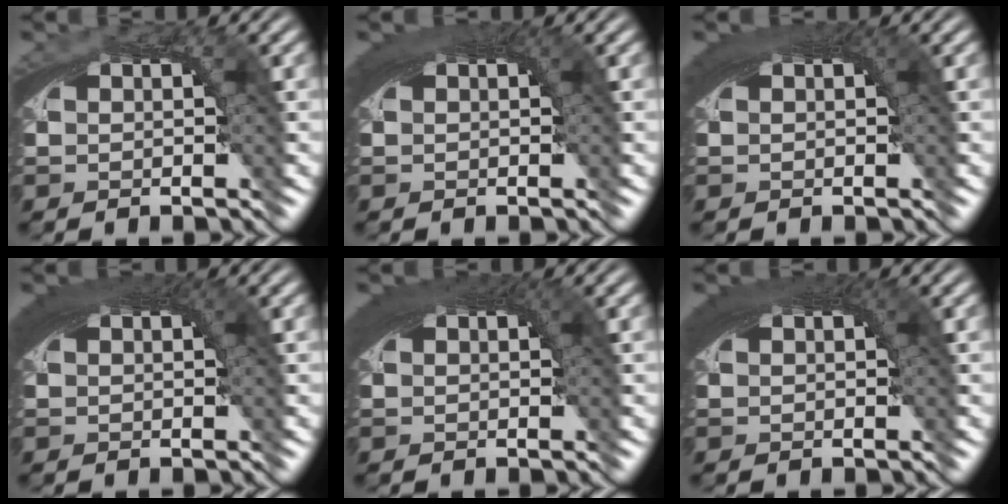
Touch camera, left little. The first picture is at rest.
{"total": 3.1, "force": [1.2, 0.8, 2.8], "torque": [-0.033, 0.009, 0.016]}
{"total": 3.4, "force": [1.3, 0.9, 3.0], "torque": [-0.035, 0.012, 0.017]}
{"total": 4.1, "force": [1.4, 1.2, 3.6], "torque": [-0.045, 0.014, 0.017]}
{"total": 4.0, "force": [1.6, 1.1, 3.5], "torque": [-0.044, 0.015, 0.019]}
{"total": 4.1, "force": [1.4, 1.3, 3.7], "torque": [-0.045, 0.014, 0.017]}